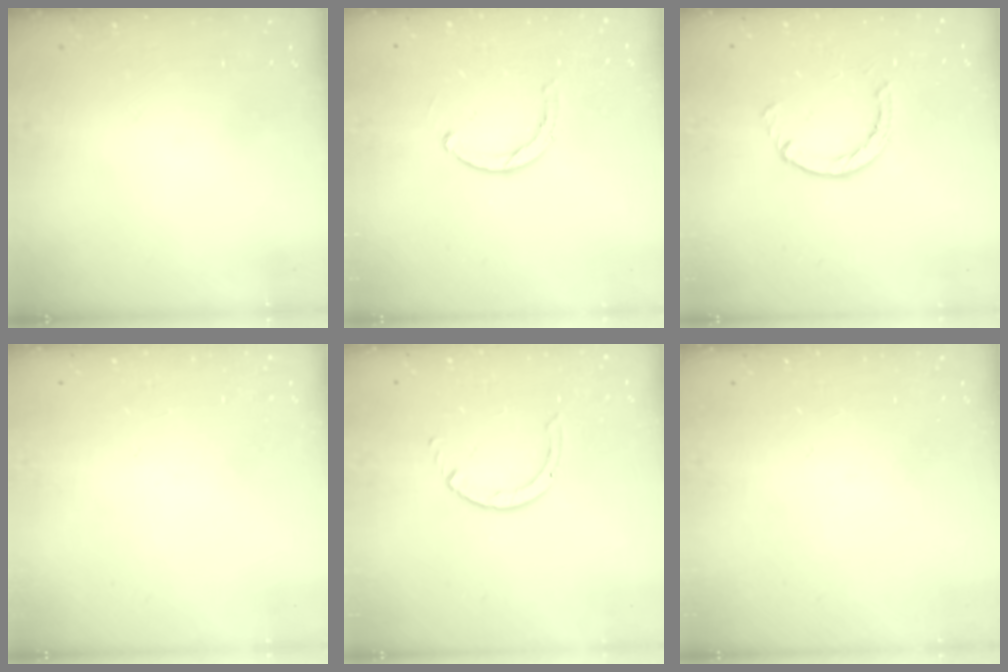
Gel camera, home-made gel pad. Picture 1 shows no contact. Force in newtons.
{"total": 2.8, "press": 2.7, "slide": 0.3}
{"total": 2.4, "press": 2.4, "slide": 0.4}
{"total": 2.4, "press": 2.4, "slide": 0.2}
{"total": 1.7, "press": 1.7, "slide": 0.1}
{"total": 0.0}